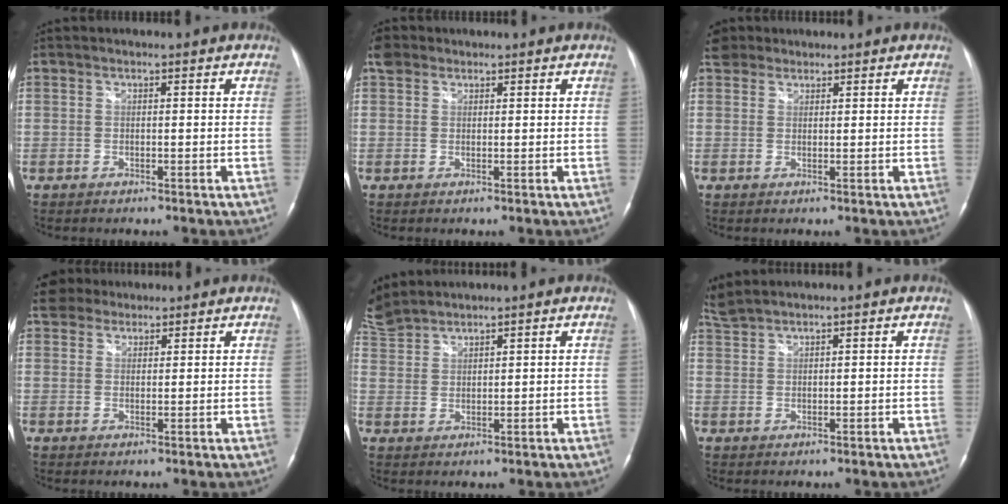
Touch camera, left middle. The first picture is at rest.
{"total": 2.9, "force": [1.8, 2.0, 0.8], "torque": [-0.020, 0.021, 0.033]}
{"total": 2.9, "force": [2.4, 1.7, 0.0], "torque": [-0.005, 0.017, 0.042]}
{"total": 4.0, "force": [3.4, 1.9, 0.4], "torque": [-0.014, 0.024, 0.061]}
{"total": 7.7, "force": [7.2, 2.2, 1.6], "torque": [-0.054, 0.017, 0.155]}
{"total": 3.0, "force": [3.0, -0.1, 0.4], "torque": [-0.023, 0.018, 0.069]}